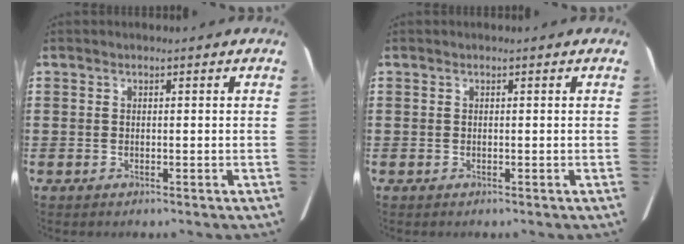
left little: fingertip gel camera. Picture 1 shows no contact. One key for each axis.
{"total": 0.0}